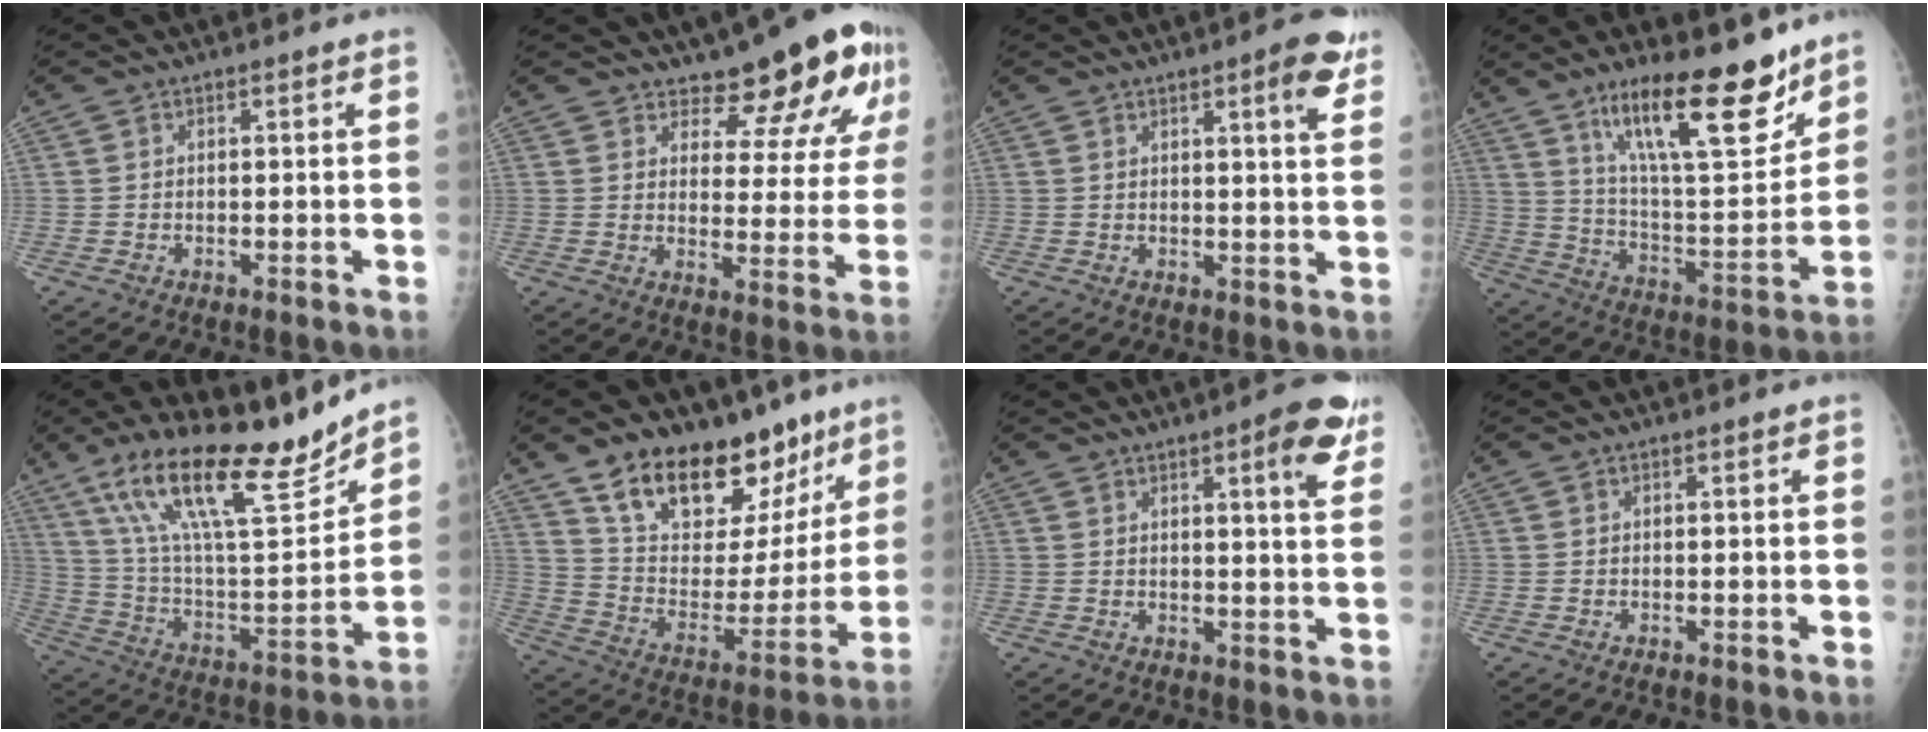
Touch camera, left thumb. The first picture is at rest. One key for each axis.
{"total": 13.5, "fx": 9.7, "fy": 5.1, "fz": 7.9, "tx": -0.059, "ty": -0.069, "tz": 0.123}
{"total": 6.3, "fx": 3.6, "fy": 1.3, "fz": 5.1, "tx": -0.056, "ty": -0.014, "tz": 0.040}
{"total": 22.3, "fx": 14.7, "fy": 6.1, "fz": 15.6, "tx": -0.220, "ty": -0.081, "tz": 0.251}
{"total": 25.5, "fx": 18.0, "fy": 6.5, "fz": 16.9, "tx": -0.264, "ty": -0.063, "tz": 0.316}
{"total": 24.7, "fx": 16.5, "fy": 12.8, "fz": 13.2, "tx": -0.153, "ty": -0.071, "tz": 0.273}
{"total": 8.1, "fx": 4.4, "fy": 1.6, "fz": 6.6, "tx": -0.070, "ty": -0.018, "tz": 0.050}
{"total": 0.0}